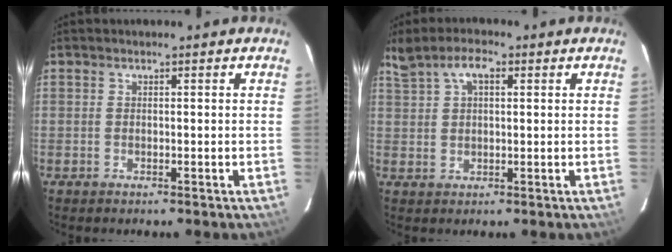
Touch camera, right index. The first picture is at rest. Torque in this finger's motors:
{"motor_torque": [0.48, 0.26, 0.29, 0.03]}